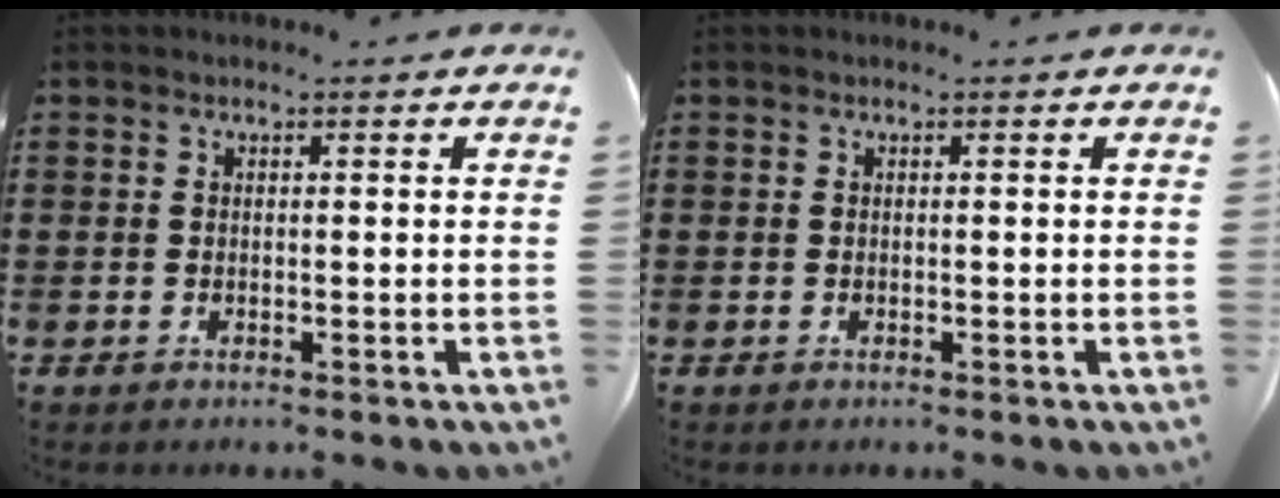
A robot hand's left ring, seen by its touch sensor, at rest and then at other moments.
{"total": 0.0}